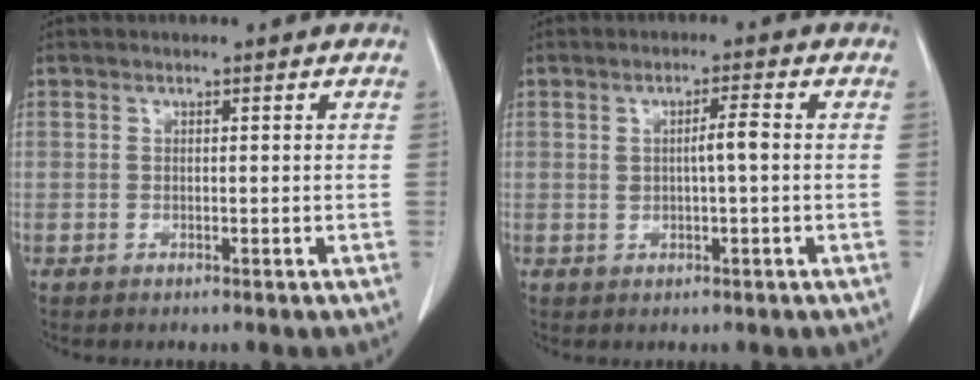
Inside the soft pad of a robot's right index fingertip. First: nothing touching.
{"total": 3.1, "force": [0.2, 0.3, 3.1], "torque": [-0.053, 0.003, 0.004]}